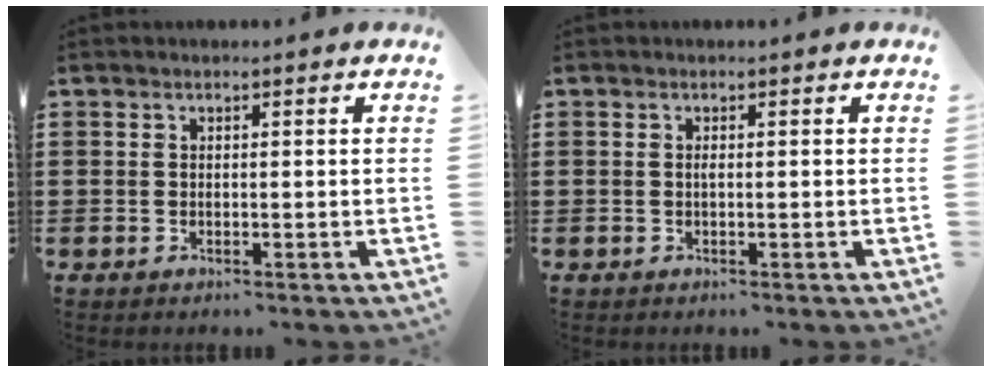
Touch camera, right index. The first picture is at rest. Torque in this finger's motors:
{"motor_torque": [0.20, -0.27, 0.01, 0.00]}